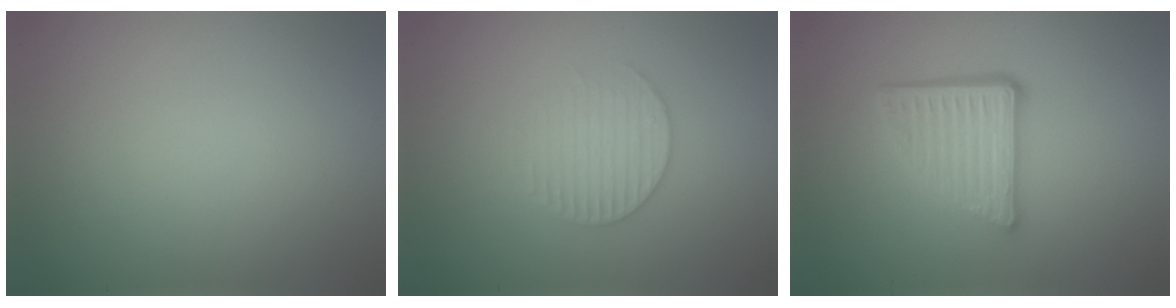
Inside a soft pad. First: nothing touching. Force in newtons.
{"total": 2.5, "press": 2.5, "slide": 0.4}
{"total": 5.0, "press": 3.6, "slide": 3.6}